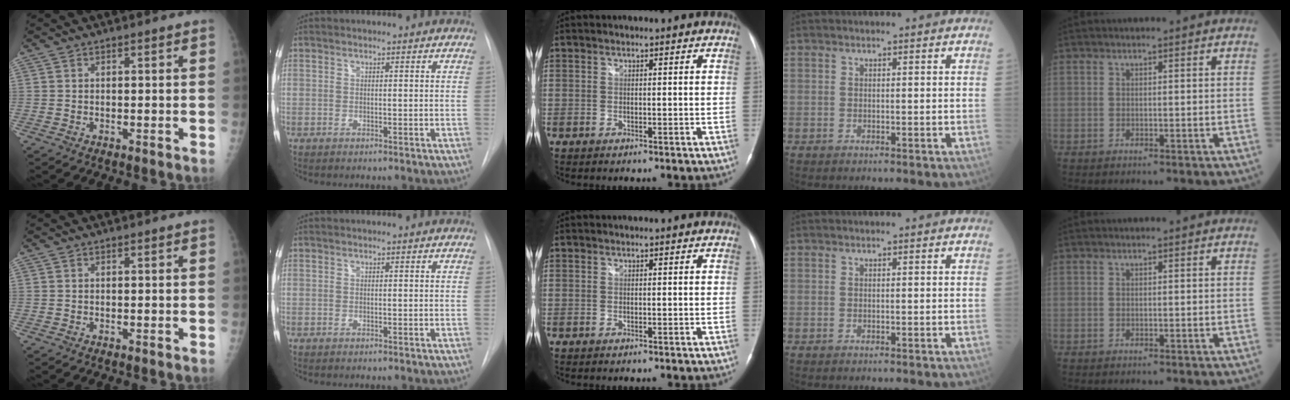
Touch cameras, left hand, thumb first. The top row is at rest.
{}